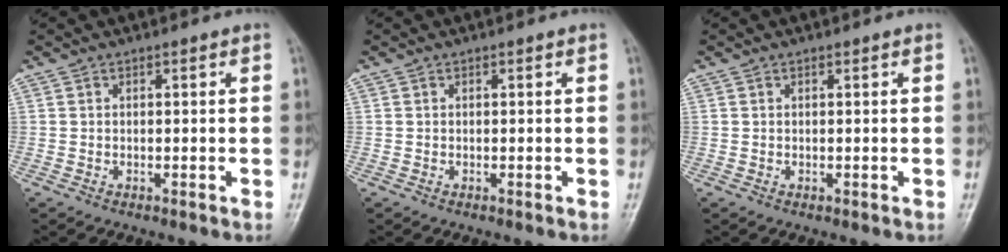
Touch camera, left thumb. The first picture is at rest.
{"total": 0.0}
{"total": 0.0}